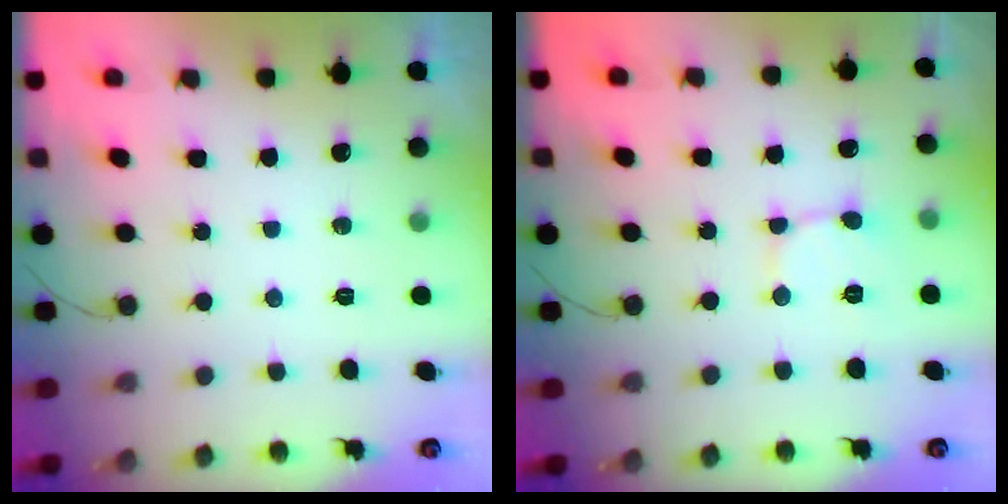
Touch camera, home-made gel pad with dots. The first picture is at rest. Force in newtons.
{"total": 2.9, "press": 2.9, "slide": 0.2}